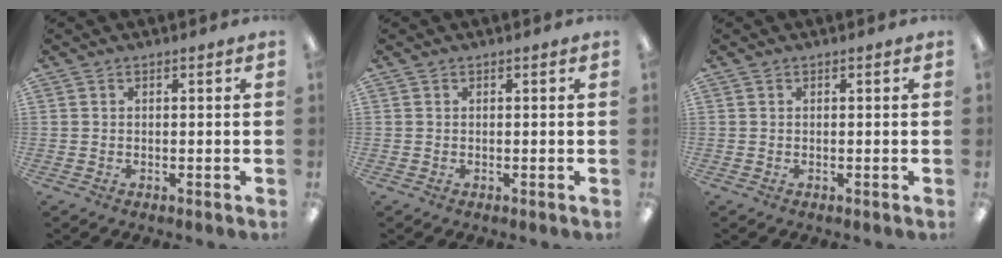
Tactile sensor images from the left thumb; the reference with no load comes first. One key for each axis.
{"total": 0.0}
{"total": 0.0}